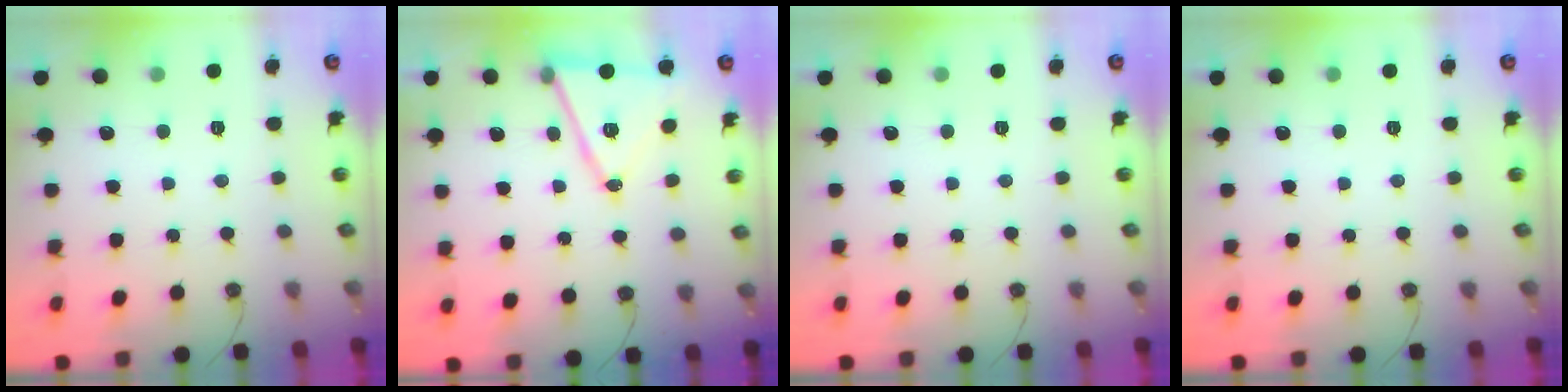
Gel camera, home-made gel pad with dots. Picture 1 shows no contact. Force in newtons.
{"total": 13.4, "press": 13.0, "slide": 3.5}
{"total": 0.0}
{"total": 0.0}